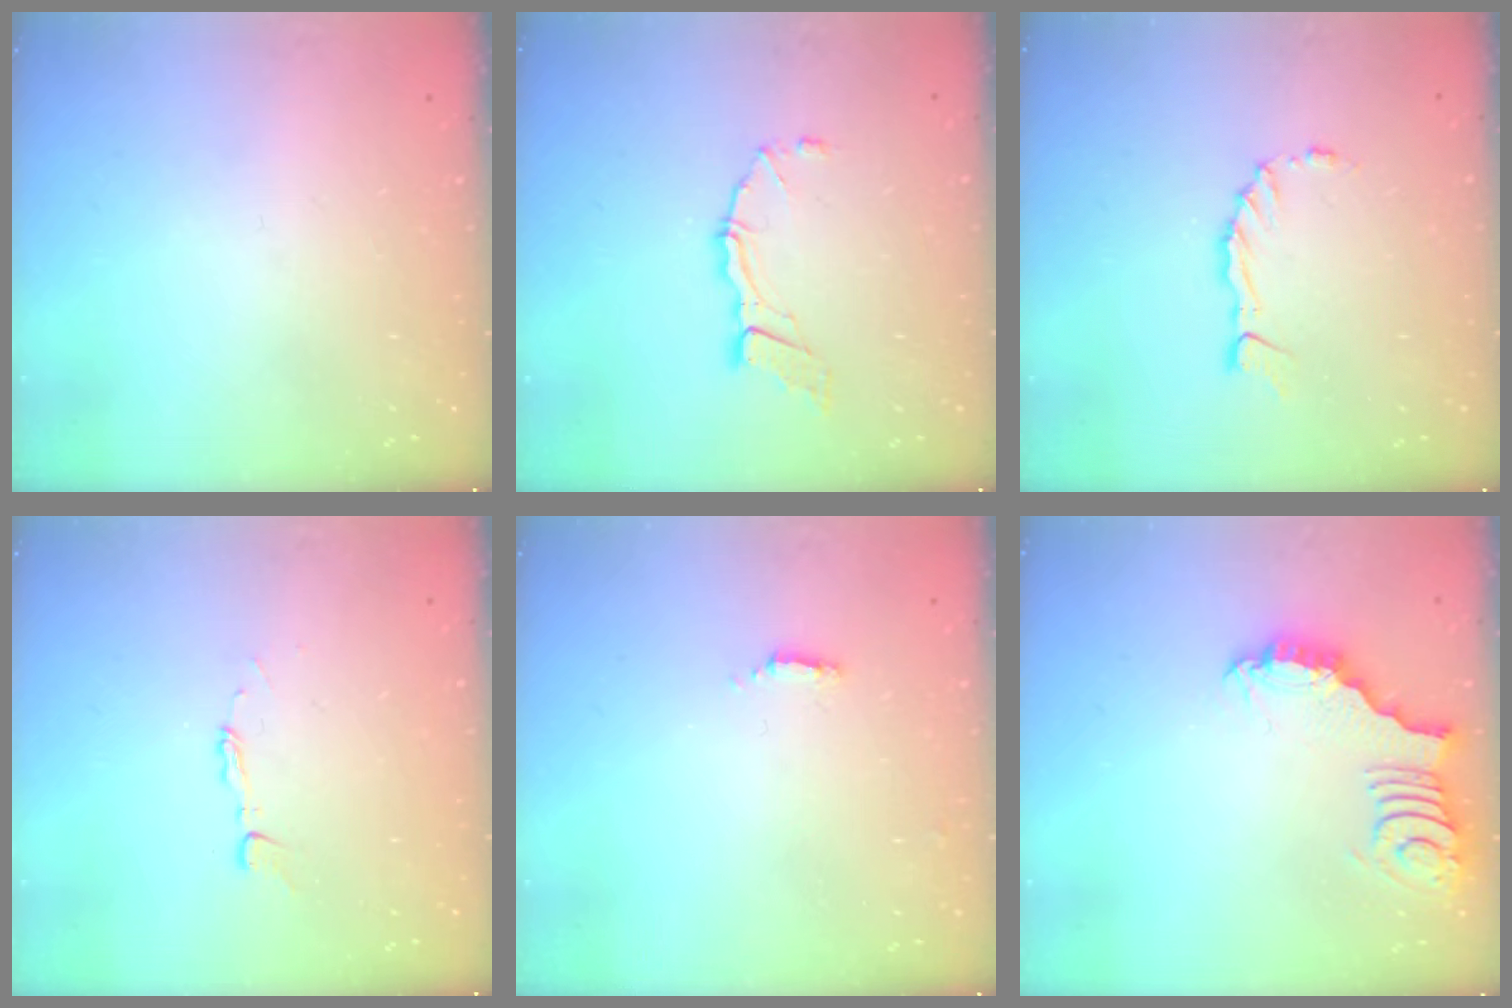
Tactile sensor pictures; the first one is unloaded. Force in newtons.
{"total": 8.3, "press": 8.2, "slide": 0.6}
{"total": 1.9, "press": 1.9, "slide": 0.0}
{"total": 2.9, "press": 2.9, "slide": 0.2}
{"total": 2.0, "press": 2.0, "slide": 0.4}
{"total": 3.0, "press": 3.0, "slide": 0.1}